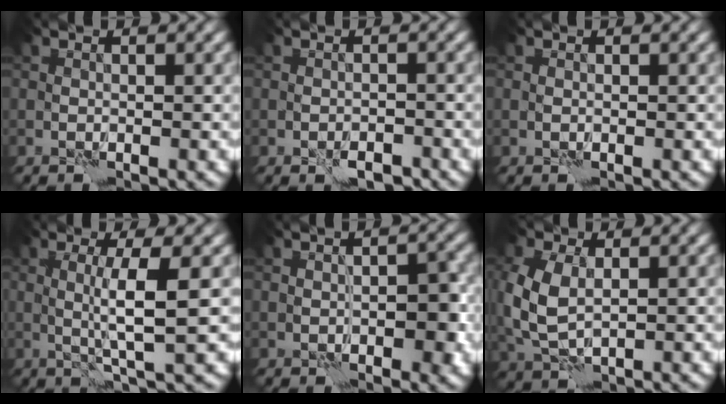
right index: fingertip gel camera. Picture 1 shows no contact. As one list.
[{"total": 2.3, "force": [-1.6, 1.1, 1.3], "torque": [-0.020, -0.002, -0.023]}, {"total": 0.0}, {"total": 4.1, "force": [0.7, 0.3, 4.0], "torque": [-0.070, -0.001, 0.012]}, {"total": 2.5, "force": [-0.4, 1.3, 2.1], "torque": [-0.019, -0.001, -0.001]}, {"total": 5.2, "force": [0.7, 3.3, 4.0], "torque": [-0.110, -0.003, 0.016]}]